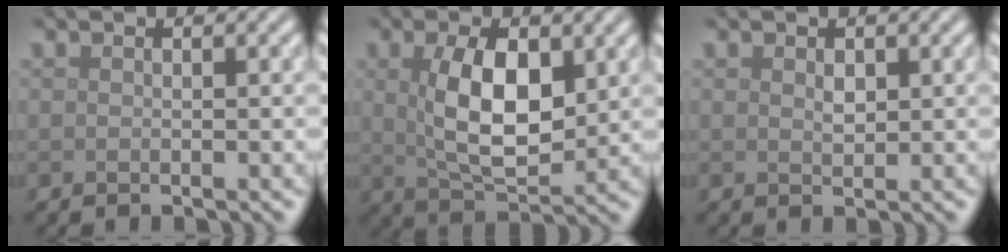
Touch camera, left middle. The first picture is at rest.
{"total": 6.6, "force": [1.2, 3.2, 5.7], "torque": [-0.108, -0.001, 0.029]}
{"total": 0.9, "force": [0.4, 0.5, 0.6], "torque": [-0.013, -0.001, 0.009]}